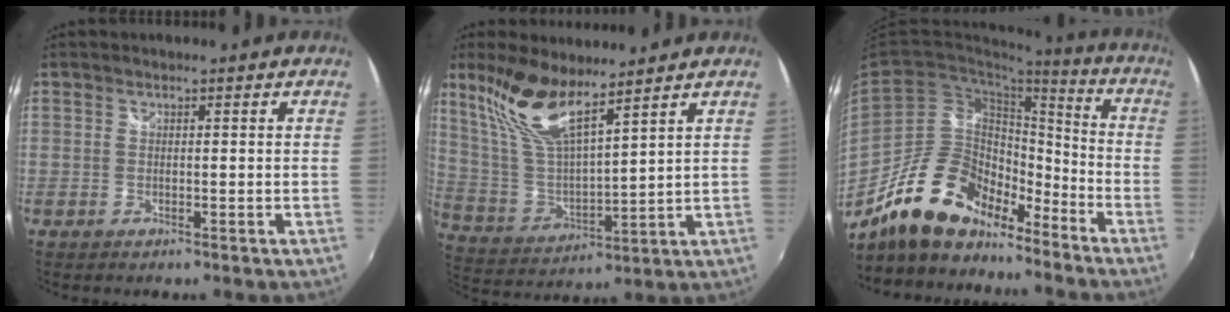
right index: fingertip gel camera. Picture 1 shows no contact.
{"total": 13.0, "force": [9.4, 2.7, 8.6], "torque": [-0.172, 0.008, 0.197]}
{"total": 18.8, "force": [-14.2, 8.4, 8.9], "torque": [-0.173, 0.017, -0.242]}